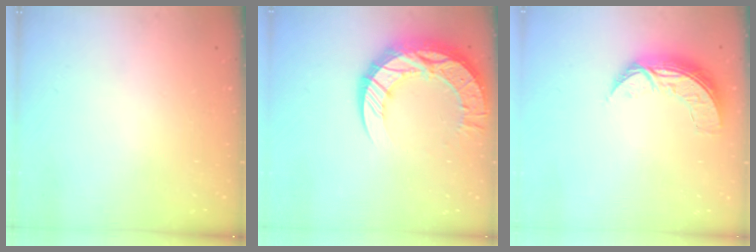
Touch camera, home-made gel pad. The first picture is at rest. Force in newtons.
{"total": 18.2, "press": 18.2, "slide": 1.4}
{"total": 7.8, "press": 7.8, "slide": 0.7}